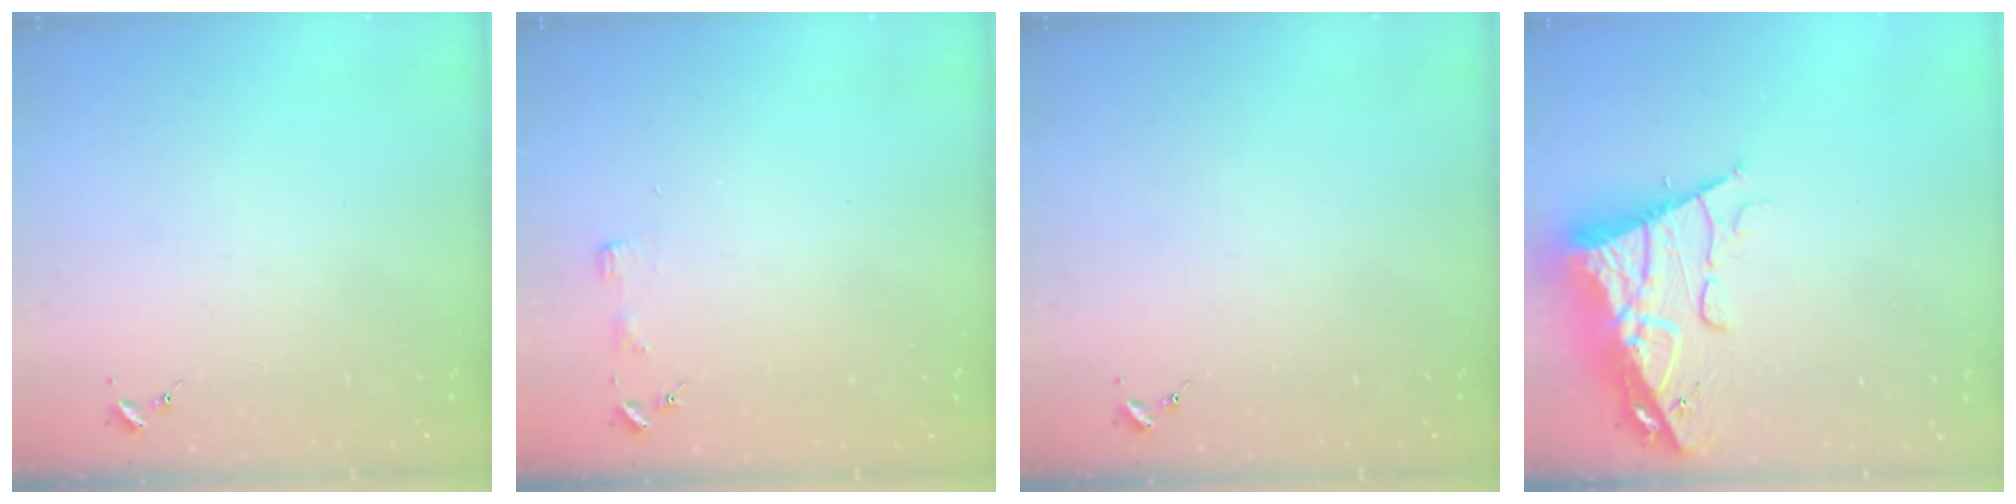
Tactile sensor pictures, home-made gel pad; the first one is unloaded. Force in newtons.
{"total": 3.4, "press": 3.3, "slide": 0.4}
{"total": 0.0}
{"total": 15.2, "press": 15.1, "slide": 1.8}